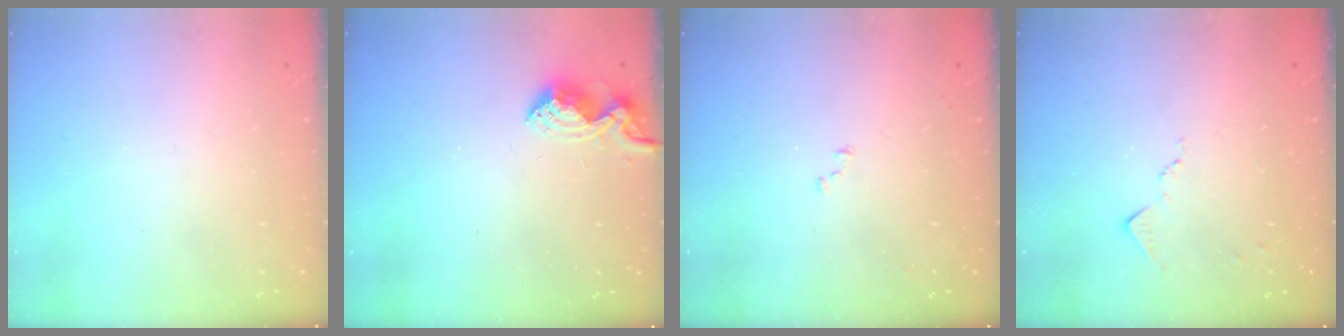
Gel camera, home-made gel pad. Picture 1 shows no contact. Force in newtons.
{"total": 9.1, "press": 9.1, "slide": 0.3}
{"total": 9.2, "press": 9.2, "slide": 0.8}
{"total": 6.9, "press": 6.9, "slide": 0.8}